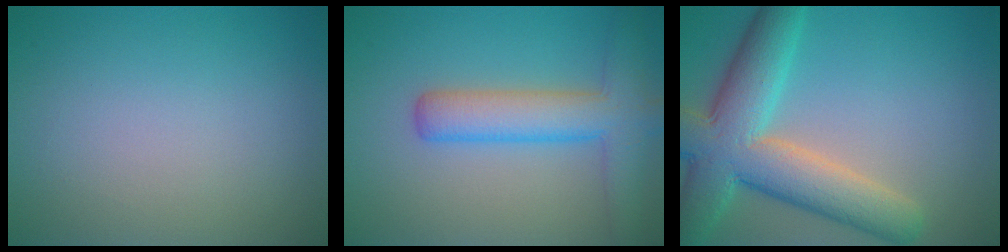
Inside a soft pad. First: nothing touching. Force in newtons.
{"total": 5.8, "press": 5.8, "slide": 0.2}
{"total": 9.5, "press": 9.5, "slide": 0.7}